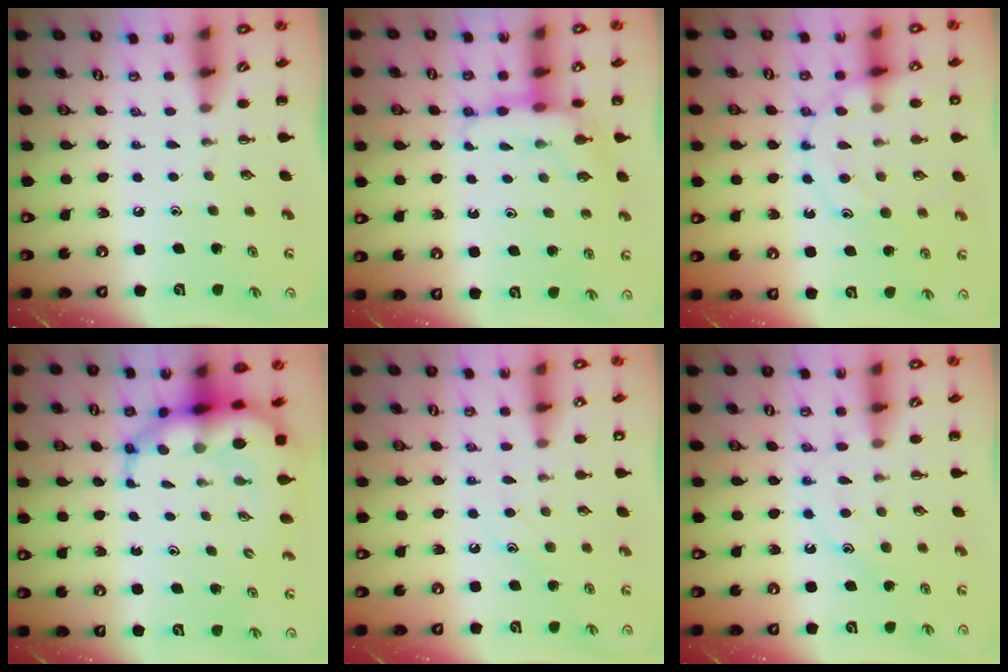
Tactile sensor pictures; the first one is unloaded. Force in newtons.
{"total": 9.0, "press": 8.9, "slide": 1.3}
{"total": 13.1, "press": 13.0, "slide": 1.4}
{"total": 12.0, "press": 11.5, "slide": 3.2}
{"total": 9.3, "press": 9.2, "slide": 1.5}
{"total": 11.9, "press": 11.9, "slide": 0.7}